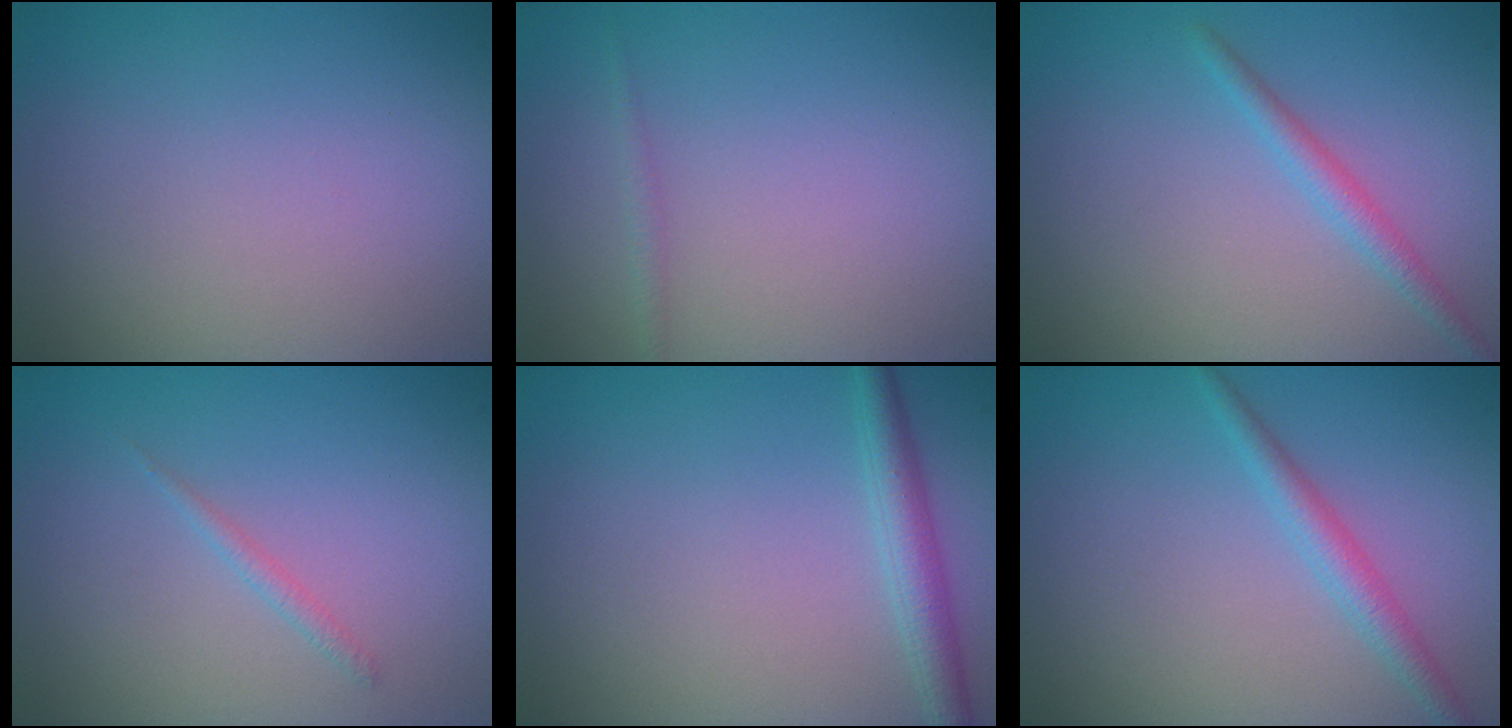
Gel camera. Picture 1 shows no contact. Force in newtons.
{"total": 0.8, "press": 0.8, "slide": 0.0}
{"total": 1.8, "press": 1.8, "slide": 0.0}
{"total": 0.9, "press": 0.9, "slide": 0.0}
{"total": 2.6, "press": 2.6, "slide": 0.0}
{"total": 2.1, "press": 2.1, "slide": 0.0}